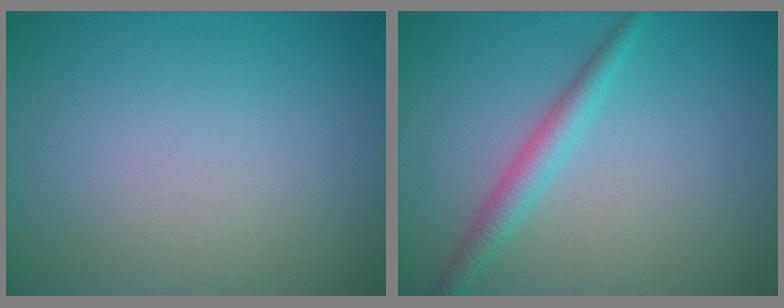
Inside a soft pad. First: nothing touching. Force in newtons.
{"total": 2.5, "press": 2.5, "slide": 0.1}